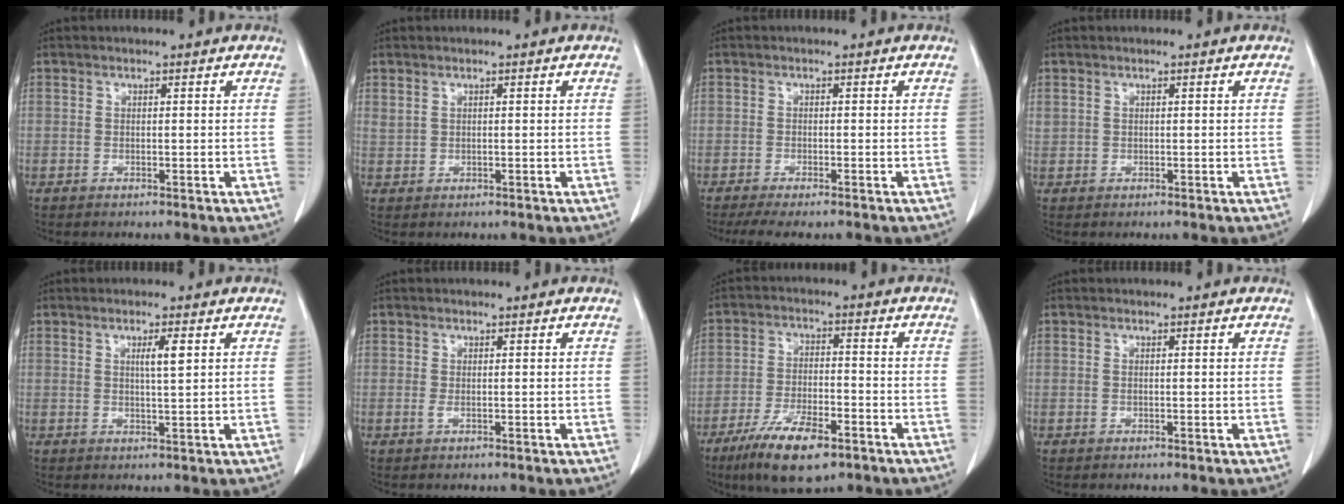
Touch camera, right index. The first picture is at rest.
{"total": 1.0, "force": [0.6, 0.4, 0.7], "torque": [-0.022, 0.005, 0.019]}
{"total": 5.9, "force": [-4.9, 1.0, 3.2], "torque": [-0.041, -0.011, -0.073]}
{"total": 0.7, "force": [0.4, 0.5, 0.2], "torque": [0.002, 0.009, 0.008]}
{"total": 2.7, "force": [0.9, 0.0, 2.5], "torque": [-0.045, -0.003, 0.015]}
{"total": 0.5, "force": [-0.1, 0.1, 0.5], "torque": [-0.013, -0.002, -0.002]}
{"total": 10.6, "force": [-6.6, 3.0, 7.7], "torque": [-0.142, -0.015, -0.111]}
{"total": 0.0}